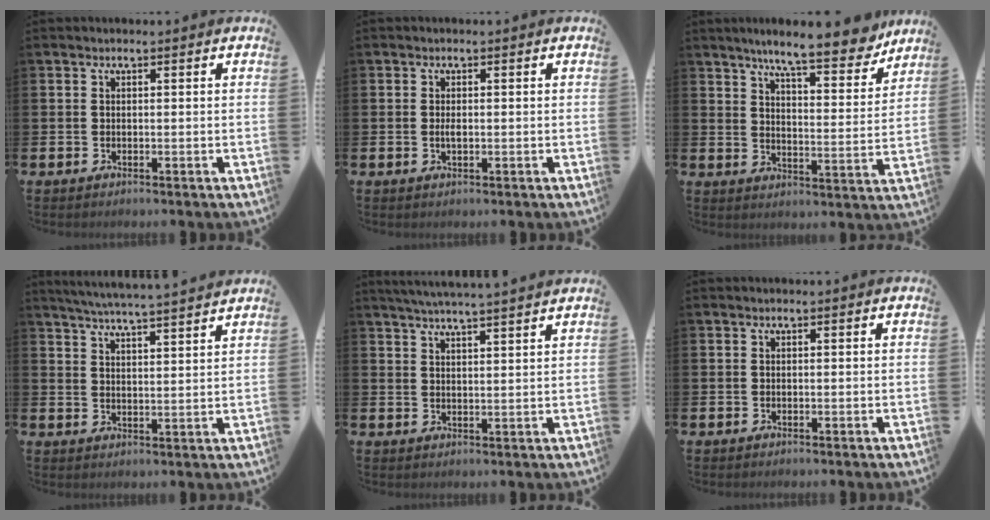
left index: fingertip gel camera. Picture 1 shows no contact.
{"total": 1.1, "force": [-0.1, 0.4, 1.0], "torque": [-0.016, 0.001, -0.004]}
{"total": 9.6, "force": [8.6, 1.2, 4.1], "torque": [-0.086, -0.047, 0.149]}
{"total": 5.4, "force": [5.3, -0.7, 1.0], "torque": [-0.040, -0.030, 0.093]}
{"total": 4.3, "force": [4.1, -0.8, 0.7], "torque": [-0.030, -0.015, 0.076]}
{"total": 0.0}